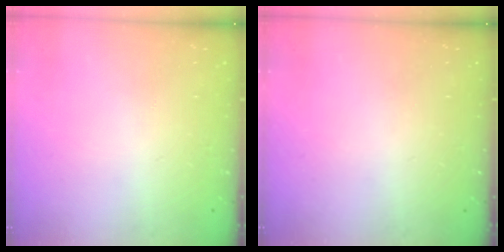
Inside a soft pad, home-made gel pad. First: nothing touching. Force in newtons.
{"total": 0.0}